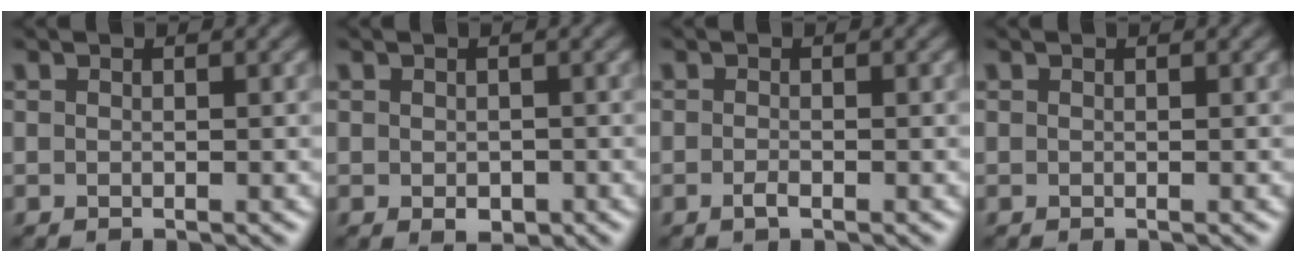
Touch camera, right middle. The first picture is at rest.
{"total": 1.6, "force": [-0.5, 1.0, 1.1], "torque": [-0.017, -0.007, -0.004]}
{"total": 0.9, "force": [-0.4, 0.3, 0.7], "torque": [-0.016, -0.002, -0.009]}
{"total": 0.0}